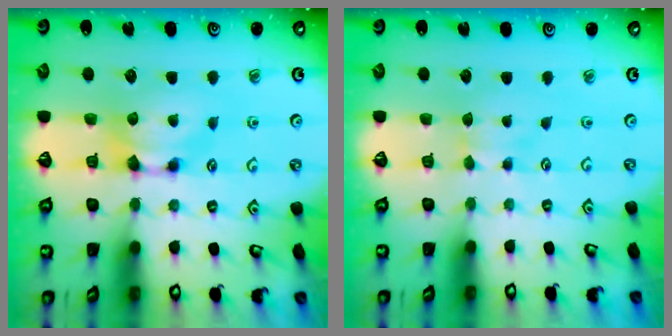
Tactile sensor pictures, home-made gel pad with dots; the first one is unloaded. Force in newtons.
{"total": 2.5, "press": 2.4, "slide": 0.4}